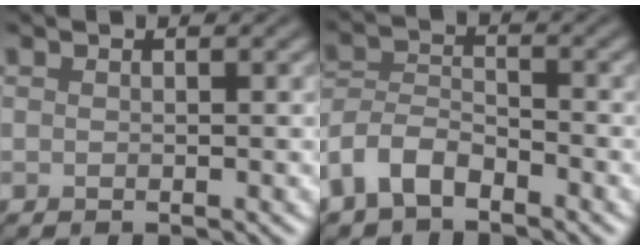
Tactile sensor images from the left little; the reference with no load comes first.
{"total": 4.3, "force": [-2.8, 2.3, 2.3], "torque": [-0.048, 0.004, -0.067]}